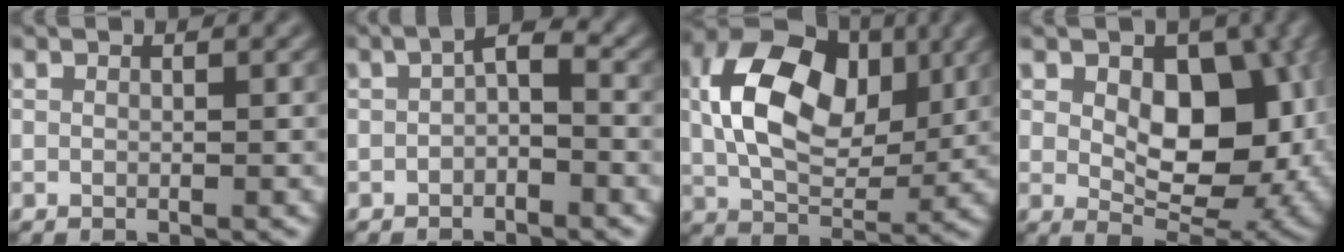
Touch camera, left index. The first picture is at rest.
{"total": 2.3, "force": [-0.5, 1.1, 1.9], "torque": [-0.031, 0.006, -0.014]}
{"total": 11.6, "force": [2.1, 7.4, 8.7], "torque": [-0.157, 0.008, 0.031]}
{"total": 9.4, "force": [1.2, 5.9, 7.2], "torque": [-0.106, -0.013, 0.022]}